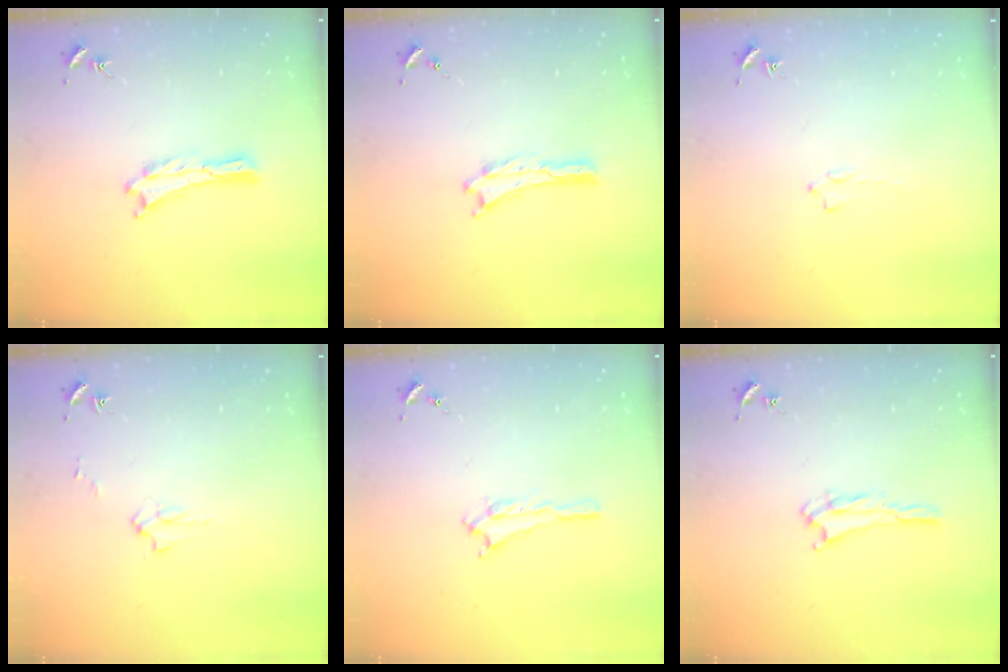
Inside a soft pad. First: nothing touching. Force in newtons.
{"total": 0.0}
{"total": 0.8, "press": 0.7, "slide": 0.2}
{"total": 2.6, "press": 2.6, "slide": 0.3}
{"total": 1.4, "press": 1.4, "slide": 0.2}
{"total": 2.3, "press": 2.2, "slide": 0.4}